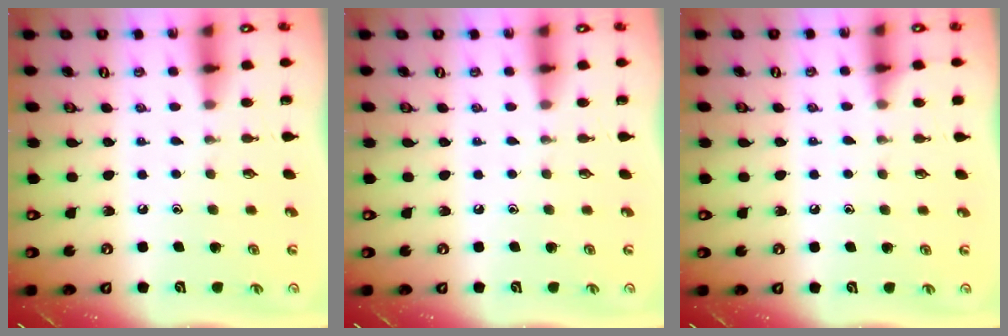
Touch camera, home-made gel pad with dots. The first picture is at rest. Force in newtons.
{"total": 0.0}
{"total": 3.7, "press": 3.6, "slide": 0.5}